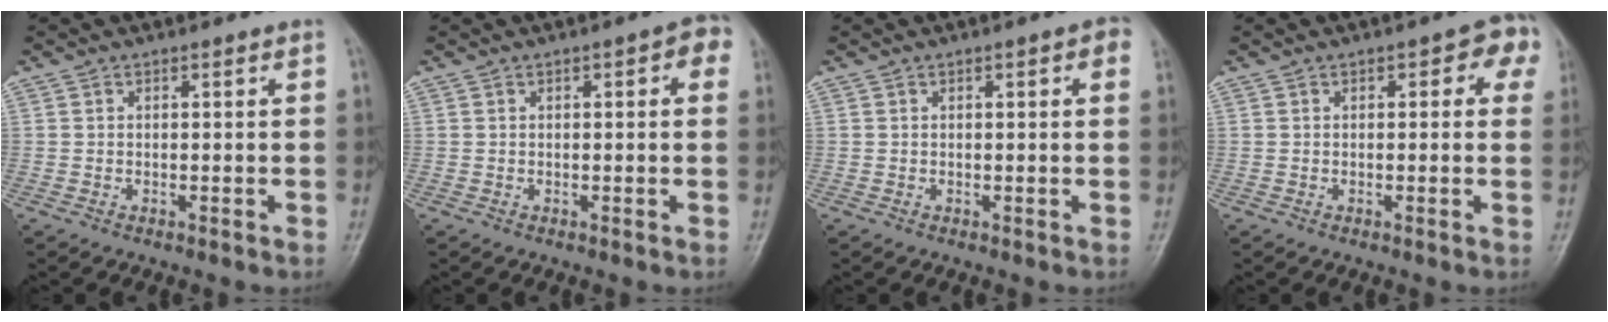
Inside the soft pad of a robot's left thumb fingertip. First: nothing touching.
{"total": 4.0, "force": [1.2, 1.6, 3.5], "torque": [-0.030, 0.010, 0.006]}
{"total": 2.6, "force": [0.9, 0.9, 2.3], "torque": [-0.024, 0.005, 0.007]}
{"total": 5.5, "force": [1.7, 2.7, 4.4], "torque": [-0.016, 0.006, 0.007]}